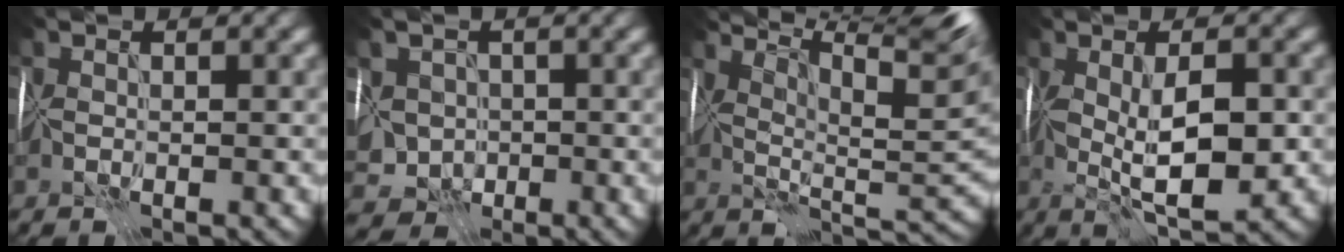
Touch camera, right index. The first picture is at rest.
{"total": 5.4, "force": [-0.2, 4.7, 2.8], "torque": [-0.048, 0.003, -0.008]}
{"total": 12.2, "force": [8.0, 3.1, 8.6], "torque": [-0.132, 0.025, 0.105]}
{"total": 7.3, "force": [-0.3, 2.7, 6.8], "torque": [-0.120, -0.003, -0.002]}